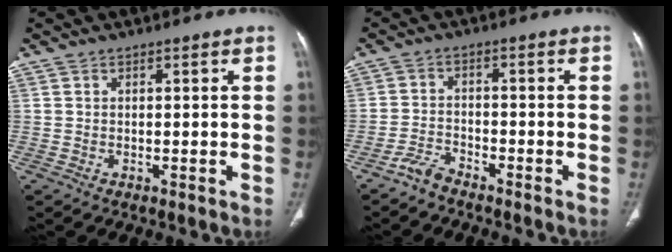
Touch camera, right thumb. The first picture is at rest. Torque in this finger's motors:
{"motor_torque": [0.32, 0.09, 0.19, -0.63, -0.01]}